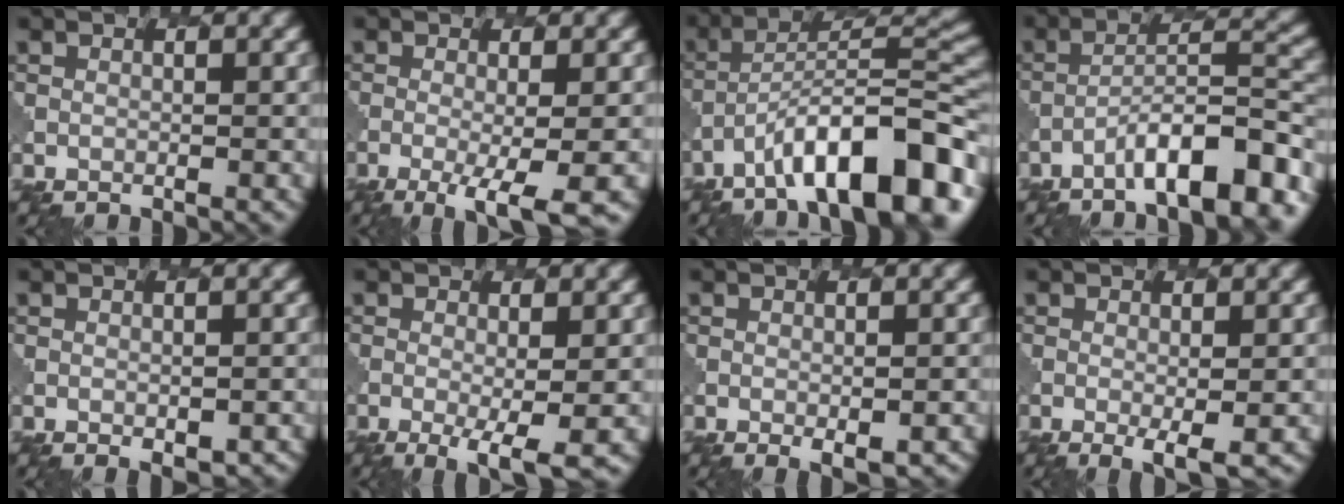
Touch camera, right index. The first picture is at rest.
{"total": 6.3, "force": [-2.9, 1.5, 5.4], "torque": [-0.071, -0.006, -0.042]}
{"total": 12.3, "force": [-7.3, 3.6, 9.1], "torque": [-0.130, 0.015, -0.118]}
{"total": 9.3, "force": [-6.0, 2.0, 6.8], "torque": [-0.104, 0.018, -0.093]}
{"total": 1.7, "force": [-0.8, 0.7, 1.3], "torque": [-0.016, -0.001, 0.000]}
{"total": 4.7, "force": [-1.6, 1.0, 4.3], "torque": [-0.068, -0.008, -0.020]}
{"total": 2.4, "force": [-1.0, 0.8, 2.0], "torque": [-0.028, -0.004, -0.001]}
{"total": 3.0, "force": [-0.9, 0.6, 2.9], "torque": [-0.046, -0.007, -0.008]}